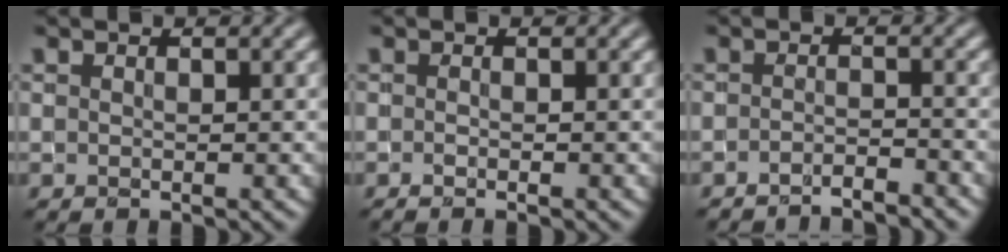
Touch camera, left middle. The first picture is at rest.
{"total": 0.6, "force": [-0.4, 0.1, 0.5], "torque": [-0.011, -0.002, -0.007]}
{"total": 2.6, "force": [-2.4, 0.2, 0.8], "torque": [-0.005, -0.001, -0.041]}